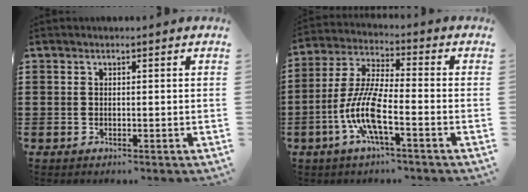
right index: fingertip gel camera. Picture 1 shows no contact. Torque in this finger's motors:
{"motor_torque": [2.14, 0.00, 1.05, 0.21]}